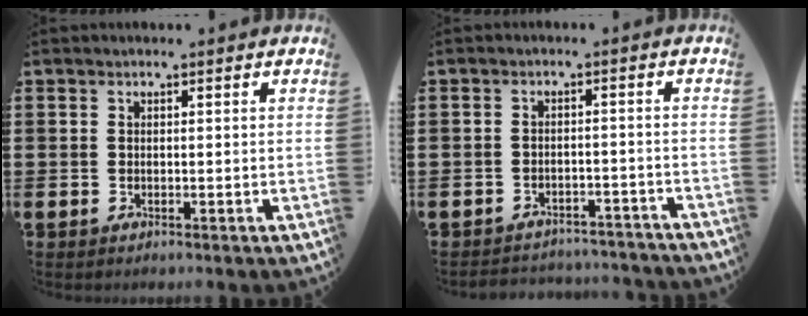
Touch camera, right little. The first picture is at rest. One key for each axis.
{"total": 2.4, "fx": -2.4, "fy": 0.2, "fz": -0.3, "tx": -0.003, "ty": 0.003, "tz": -0.054}